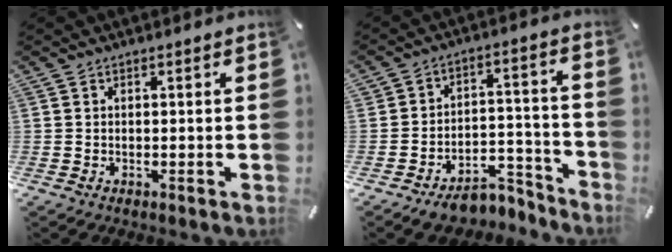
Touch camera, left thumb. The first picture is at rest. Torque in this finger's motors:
{"motor_torque": [-0.11, 0.24, 0.00, 0.08, 0.00]}